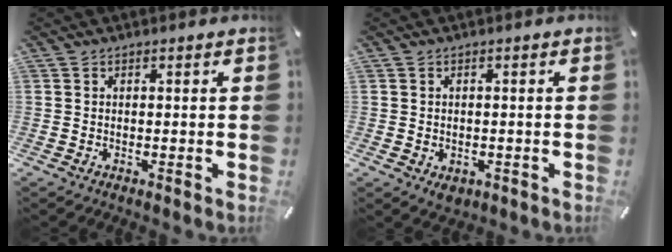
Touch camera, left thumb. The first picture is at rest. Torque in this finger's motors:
{"motor_torque": [0.01, 0.02, 0.12, -0.12, 0.03]}